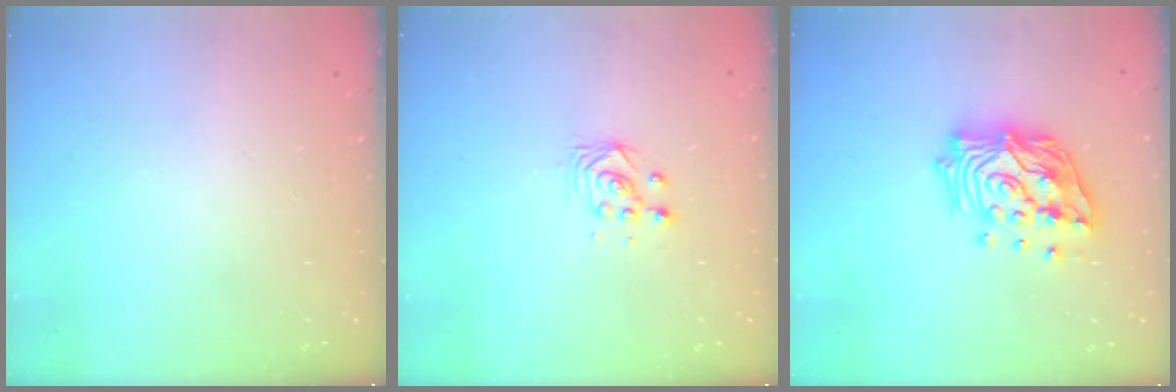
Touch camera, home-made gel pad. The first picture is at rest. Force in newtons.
{"total": 3.0, "press": 2.9, "slide": 0.3}
{"total": 18.1, "press": 17.9, "slide": 2.6}